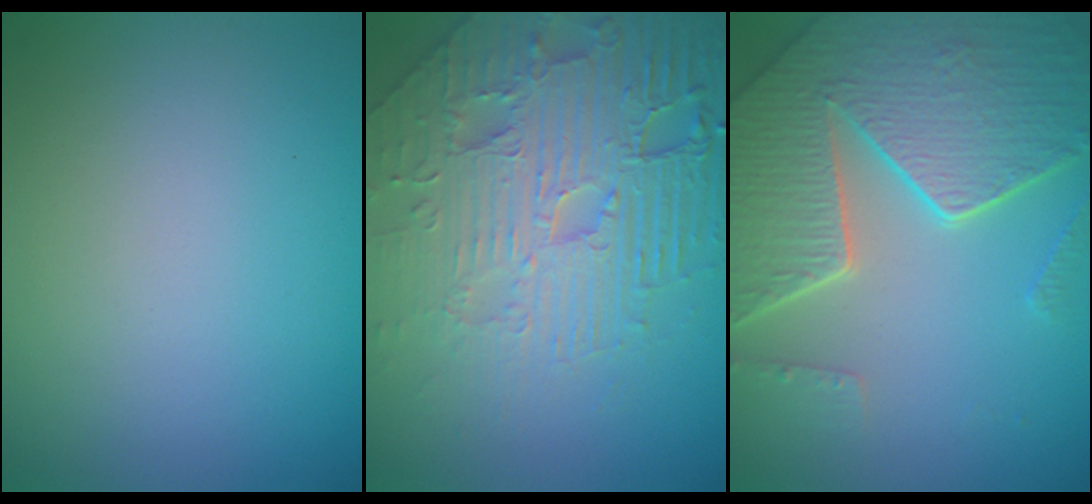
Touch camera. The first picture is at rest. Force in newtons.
{"total": 8.6, "press": 6.2, "slide": 6.0}
{"total": 7.8, "press": 5.7, "slide": 5.4}